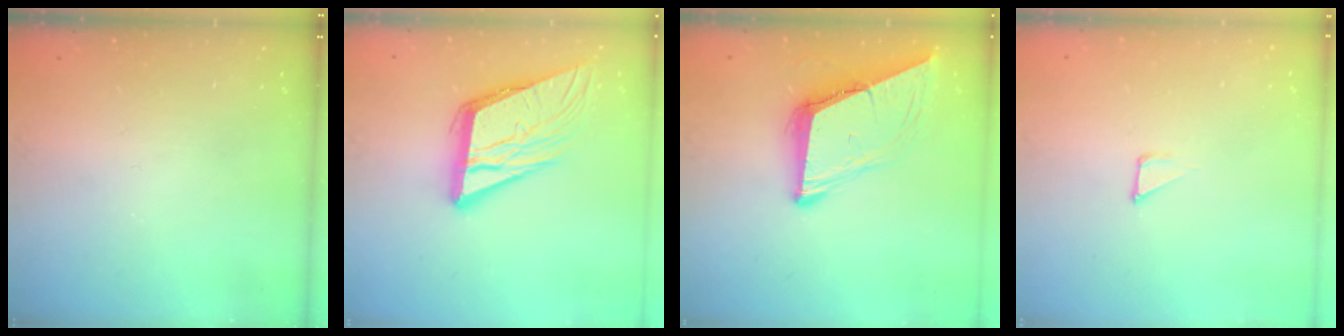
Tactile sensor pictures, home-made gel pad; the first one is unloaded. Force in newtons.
{"total": 13.7, "press": 13.5, "slide": 2.4}
{"total": 9.4, "press": 9.3, "slide": 1.1}
{"total": 2.9, "press": 2.9, "slide": 0.3}